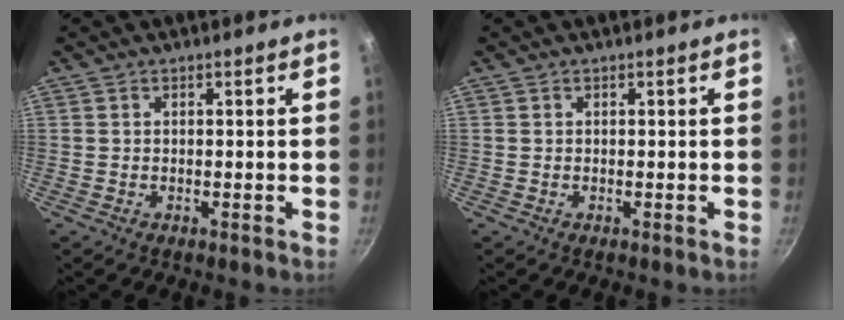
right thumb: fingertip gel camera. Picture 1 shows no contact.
{"total": 0.0}